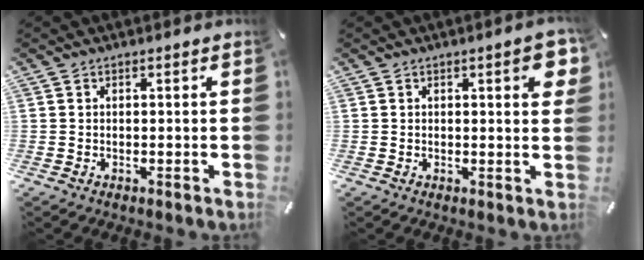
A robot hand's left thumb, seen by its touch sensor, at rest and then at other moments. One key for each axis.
{"total": 5.0, "fx": 1.6, "fy": 1.4, "fz": 4.6, "tx": -0.064, "ty": -0.003, "tz": 0.022}